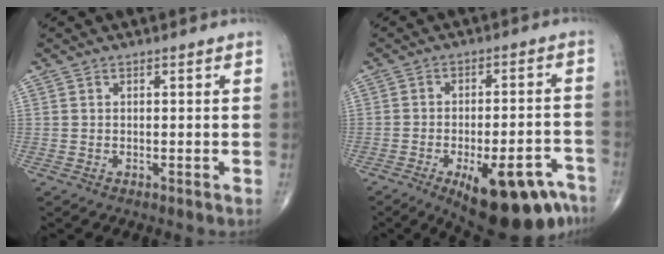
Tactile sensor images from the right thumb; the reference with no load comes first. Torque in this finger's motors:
{"motor_torque": [1.68, 1.66, 1.07, -1.21, 0.34]}